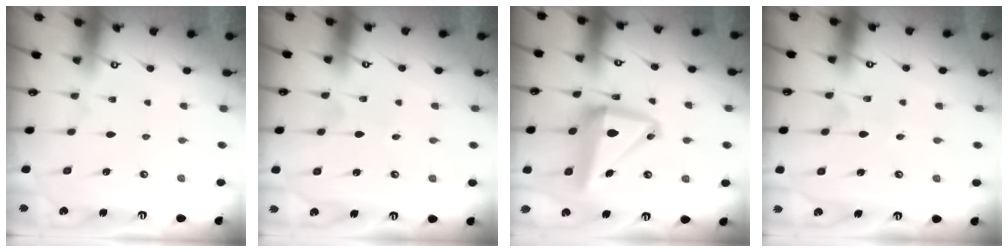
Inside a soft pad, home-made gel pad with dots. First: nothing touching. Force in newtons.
{"total": 1.2, "press": 1.2, "slide": 0.1}
{"total": 13.7, "press": 13.5, "slide": 2.6}
{"total": 2.7, "press": 2.6, "slide": 0.2}